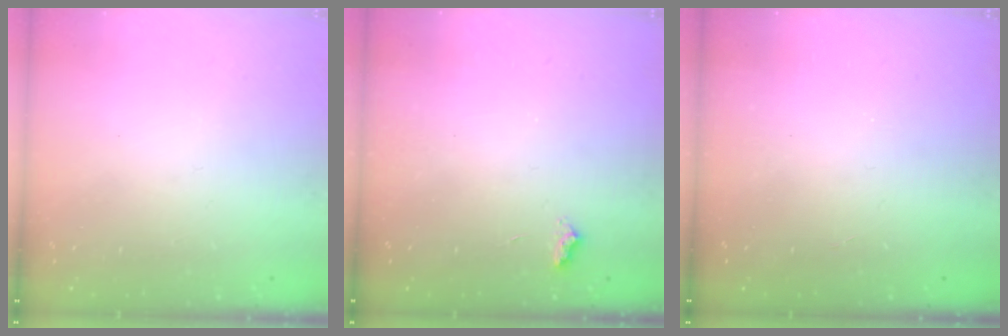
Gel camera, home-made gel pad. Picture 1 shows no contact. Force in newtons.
{"total": 2.7, "press": 2.7, "slide": 0.4}
{"total": 2.1, "press": 2.1, "slide": 0.4}